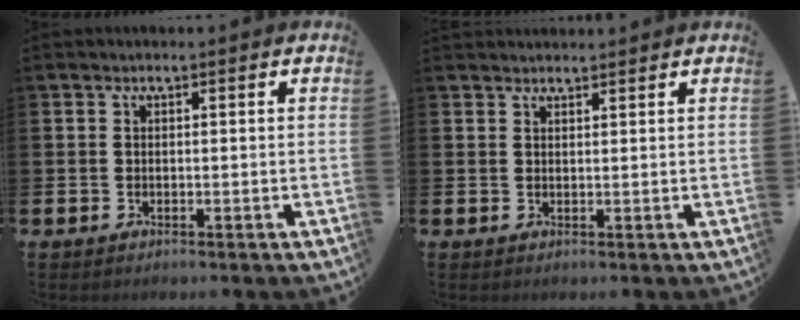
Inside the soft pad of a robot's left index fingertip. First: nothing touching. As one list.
[{"total": 1.7, "force": [1.6, 0.3, -0.1], "torque": [0.007, -0.005, 0.028]}]